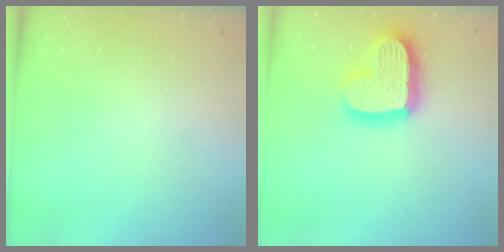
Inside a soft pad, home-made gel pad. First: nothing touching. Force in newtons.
{"total": 17.7, "press": 17.6, "slide": 1.6}